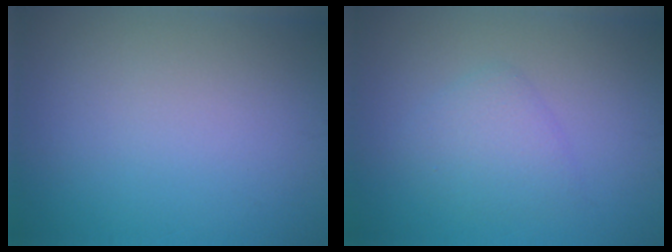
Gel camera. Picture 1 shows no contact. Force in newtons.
{"total": 2.6, "press": 2.6, "slide": 0.2}